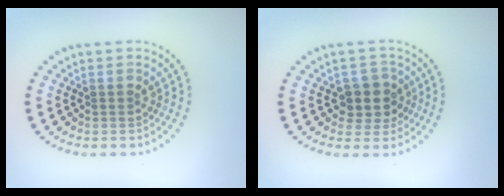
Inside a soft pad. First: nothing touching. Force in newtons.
{"total": 2.8, "press": 2.5, "slide": 1.3}